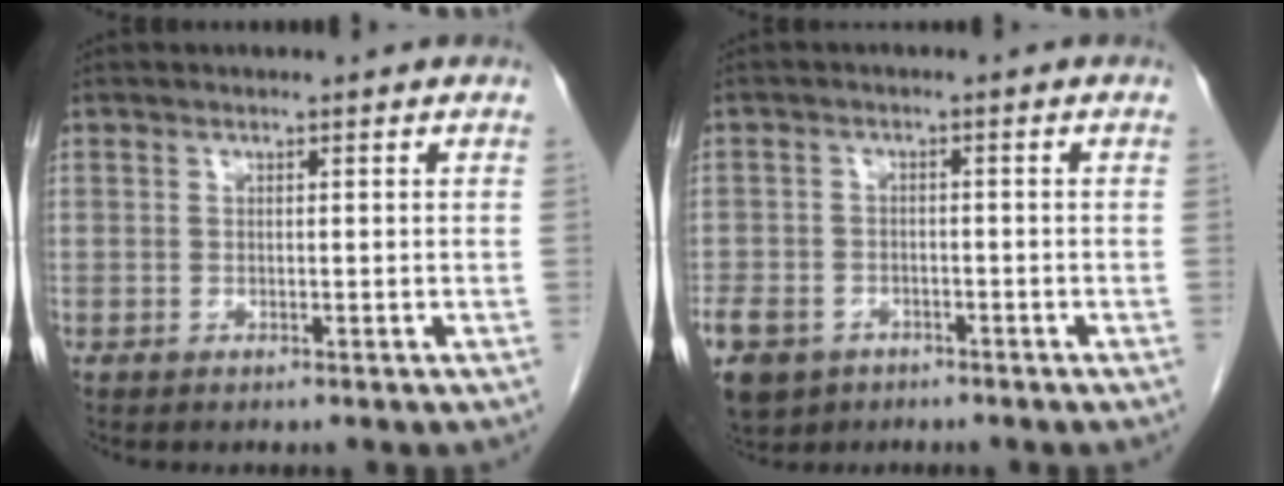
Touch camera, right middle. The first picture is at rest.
{"total": 12.3, "force": [-6.9, 9.1, 4.7], "torque": [-0.146, -0.007, -0.105]}